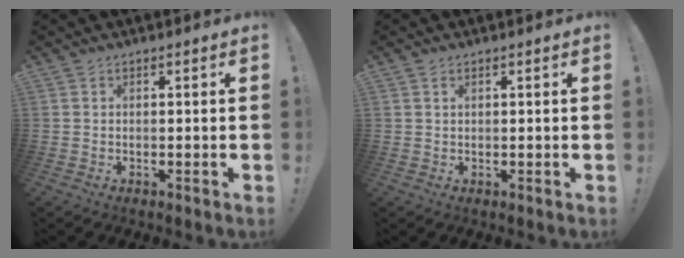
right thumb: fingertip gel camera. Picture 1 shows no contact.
{"total": 1.0, "force": [0.7, 0.5, 0.5], "torque": [-0.009, -0.001, 0.013]}